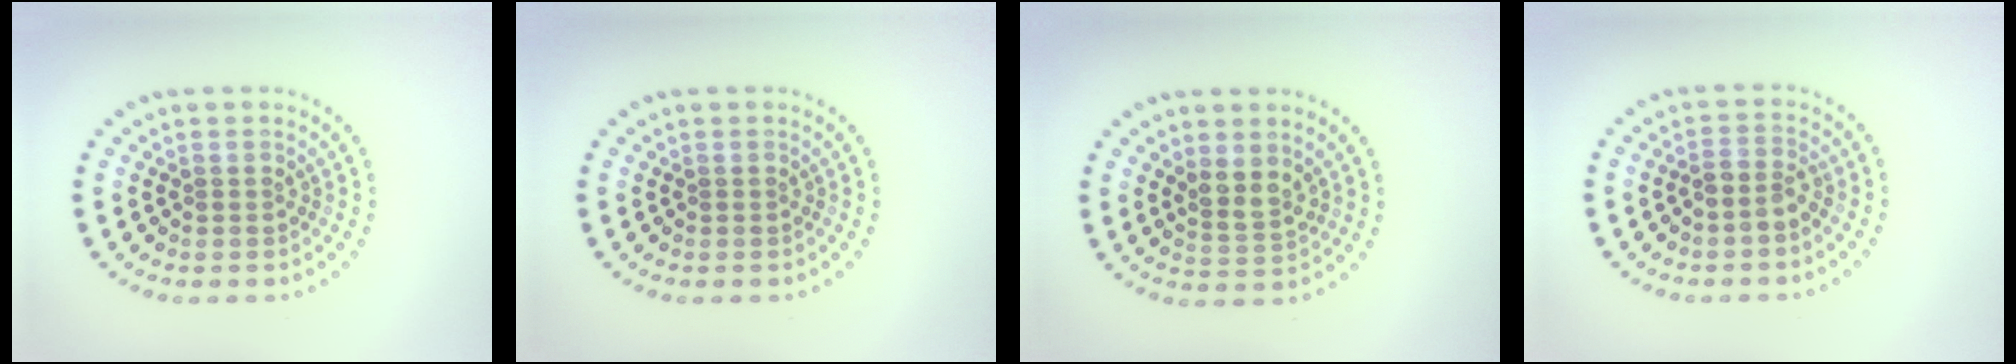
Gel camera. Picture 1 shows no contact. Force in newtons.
{"total": 0.0}
{"total": 2.2, "press": 1.9, "slide": 1.2}
{"total": 1.6, "press": 1.3, "slide": 1.0}